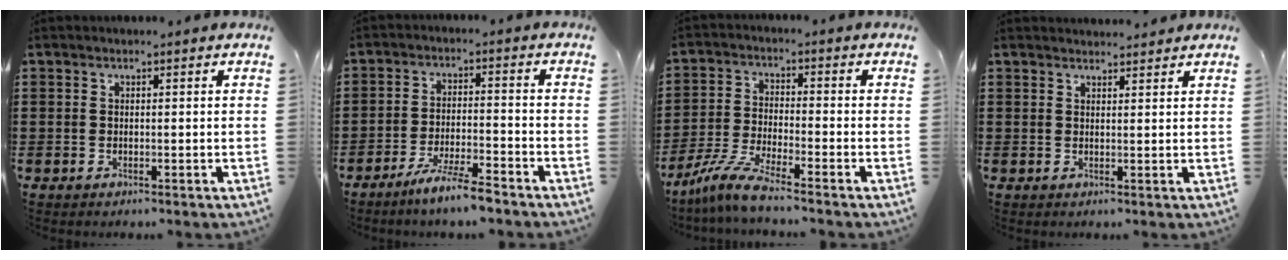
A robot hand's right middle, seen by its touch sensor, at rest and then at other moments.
{"total": 5.9, "force": [-5.0, -0.2, 3.1], "torque": [-0.062, -0.012, -0.093]}
{"total": 6.3, "force": [-5.3, 0.1, 3.5], "torque": [-0.090, -0.018, -0.107]}
{"total": 1.8, "force": [1.7, 0.2, 0.1], "torque": [0.003, 0.000, 0.032]}